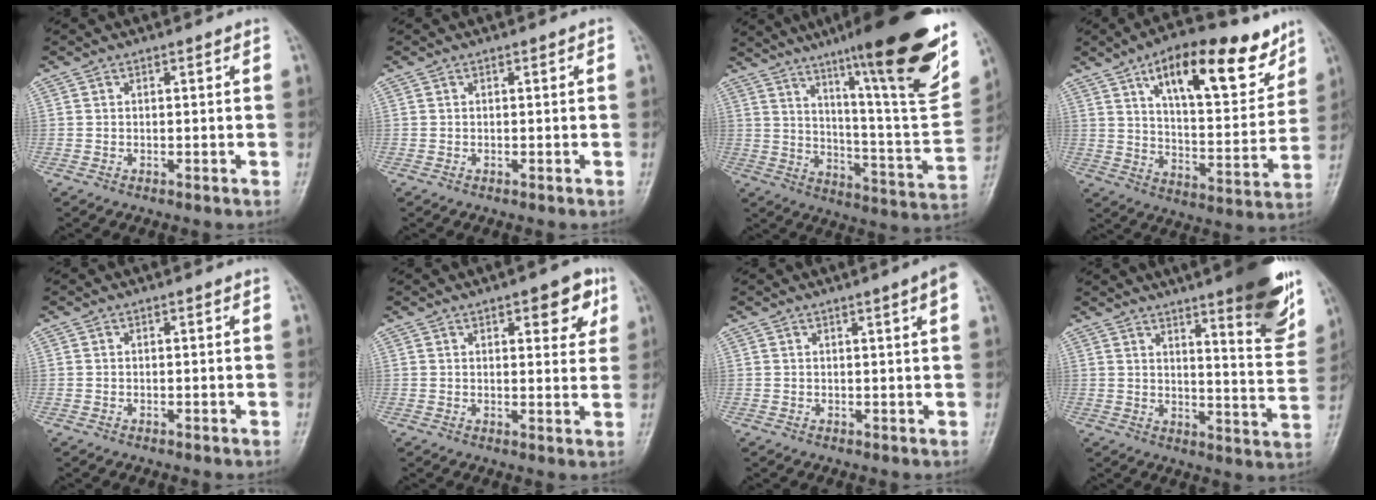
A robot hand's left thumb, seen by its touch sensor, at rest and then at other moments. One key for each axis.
{"total": 0.0}
{"total": 27.8, "fx": 17.2, "fy": 3.2, "fz": 21.6, "tx": -0.299, "ty": -0.068, "tz": 0.262}
{"total": 21.2, "fx": 12.0, "fy": 8.5, "fz": 15.3, "tx": -0.190, "ty": -0.048, "tz": 0.190}
{"total": 0.0}
{"total": 7.1, "fx": 3.6, "fy": 3.0, "fz": 5.4, "tx": -0.041, "ty": -0.012, "tz": 0.039}
{"total": 3.8, "fx": 1.7, "fy": -0.1, "fz": 3.4, "tx": -0.043, "ty": -0.001, "tz": 0.020}
{"total": 16.3, "fx": 10.2, "fy": 2.9, "fz": 12.4, "tx": -0.135, "ty": -0.067, "tz": 0.140}